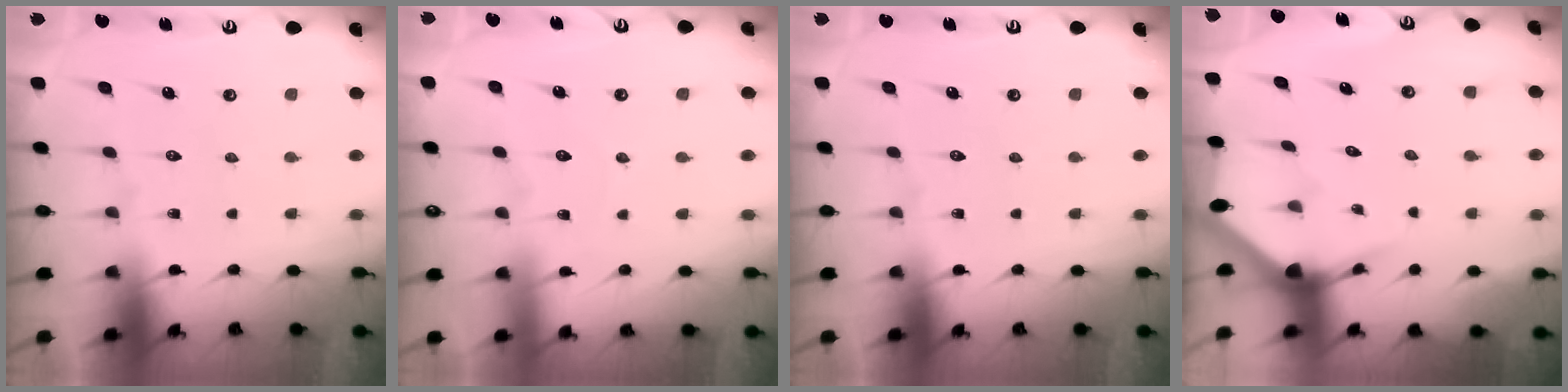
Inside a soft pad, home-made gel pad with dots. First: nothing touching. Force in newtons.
{"total": 2.6, "press": 2.6, "slide": 0.2}
{"total": 0.0}
{"total": 3.0, "press": 3.0, "slide": 0.1}